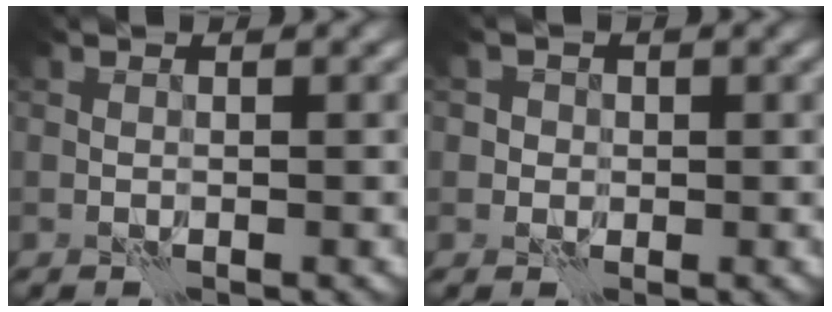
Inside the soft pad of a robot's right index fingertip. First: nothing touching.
{"total": 1.7, "force": [0.2, 1.7, 0.4], "torque": [0.005, 0.001, 0.003]}